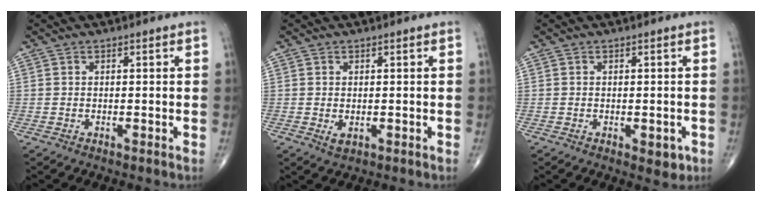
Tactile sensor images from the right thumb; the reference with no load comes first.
{"total": 1.7, "force": [-0.2, 1.0, 1.3], "torque": [-0.021, -0.004, 0.001]}
{"total": 2.8, "force": [-0.9, 1.5, 2.2], "torque": [-0.012, -0.001, -0.007]}